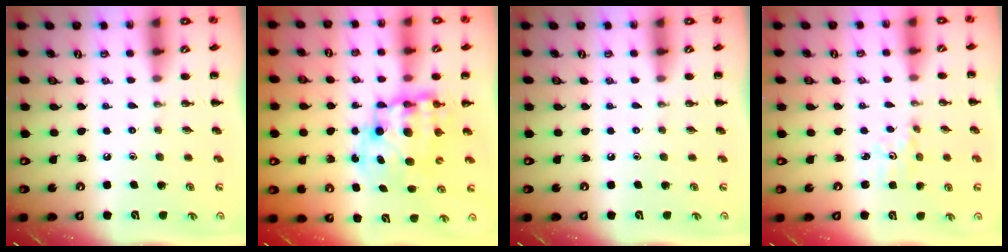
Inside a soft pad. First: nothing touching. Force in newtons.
{"total": 11.8, "press": 11.4, "slide": 3.1}
{"total": 0.0}
{"total": 2.3, "press": 2.2, "slide": 0.7}